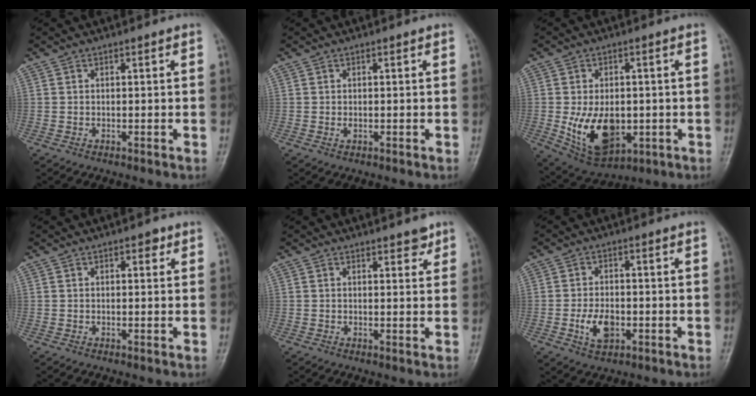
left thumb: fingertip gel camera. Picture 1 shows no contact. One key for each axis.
{"total": 0.9, "fx": -0.1, "fy": 0.5, "fz": 0.7, "tx": -0.010, "ty": -0.001, "tz": 0.000}
{"total": 12.7, "fx": -2.0, "fy": 8.1, "fz": 9.6, "tx": -0.140, "ty": -0.008, "tz": -0.013}
{"total": 1.9, "fx": 1.0, "fy": 1.0, "fz": 1.3, "tx": -0.009, "ty": 0.000, "tz": 0.010}
{"total": 2.5, "fx": 1.9, "fy": 1.0, "fz": 1.3, "tx": -0.005, "ty": -0.011, "tz": 0.023}
{"total": 5.8, "fx": -1.7, "fy": 3.5, "fz": 4.3, "tx": -0.073, "ty": 0.004, "tz": -0.028}